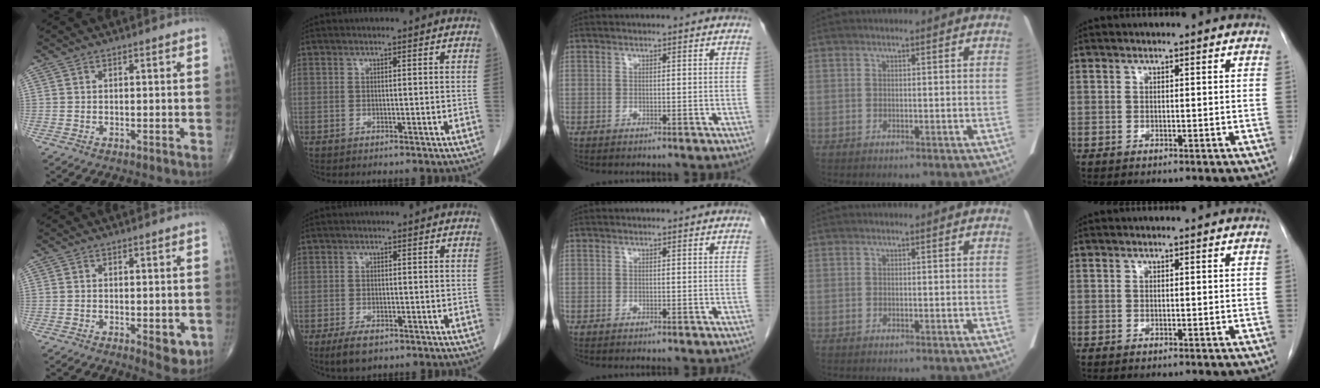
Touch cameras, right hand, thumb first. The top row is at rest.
{"thumb": {"total": 5.3, "force": [-1.5, 2.2, 4.5], "torque": [-0.043, -0.008, -0.015]}, "index": {"total": 3.7, "force": [-2.4, 1.8, 2.2], "torque": [-0.046, -0.006, -0.035]}}